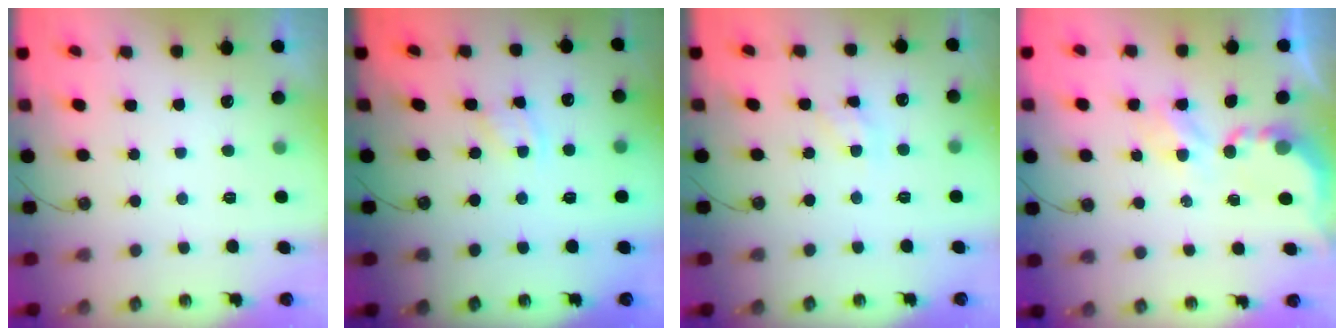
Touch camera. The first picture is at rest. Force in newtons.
{"total": 2.6, "press": 2.6, "slide": 0.4}
{"total": 6.3, "press": 6.3, "slide": 0.4}
{"total": 4.0, "press": 4.0, "slide": 0.4}